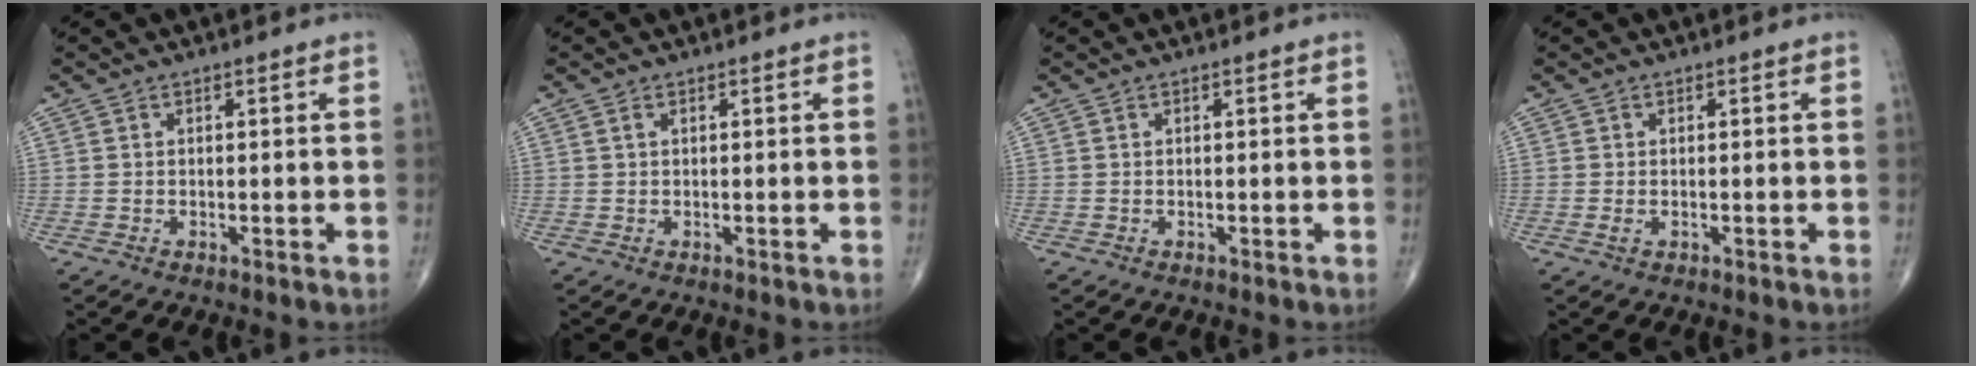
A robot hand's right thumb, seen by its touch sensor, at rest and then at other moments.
{"total": 0.6, "force": [0.3, 0.3, 0.4], "torque": [-0.010, 0.006, 0.006]}
{"total": 0.0}
{"total": 0.8, "force": [-0.2, 0.4, 0.7], "torque": [-0.017, -0.003, -0.004]}